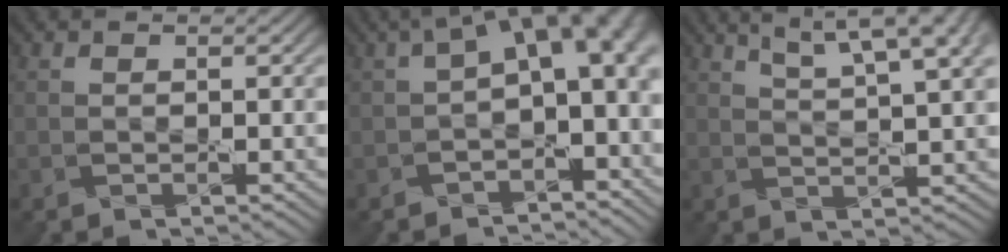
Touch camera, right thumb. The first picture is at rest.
{"total": 10.4, "force": [0.7, 5.6, 8.7], "torque": [-0.119, -0.005, 0.014]}
{"total": 9.9, "force": [6.4, 2.3, 7.3], "torque": [-0.107, 0.016, 0.089]}